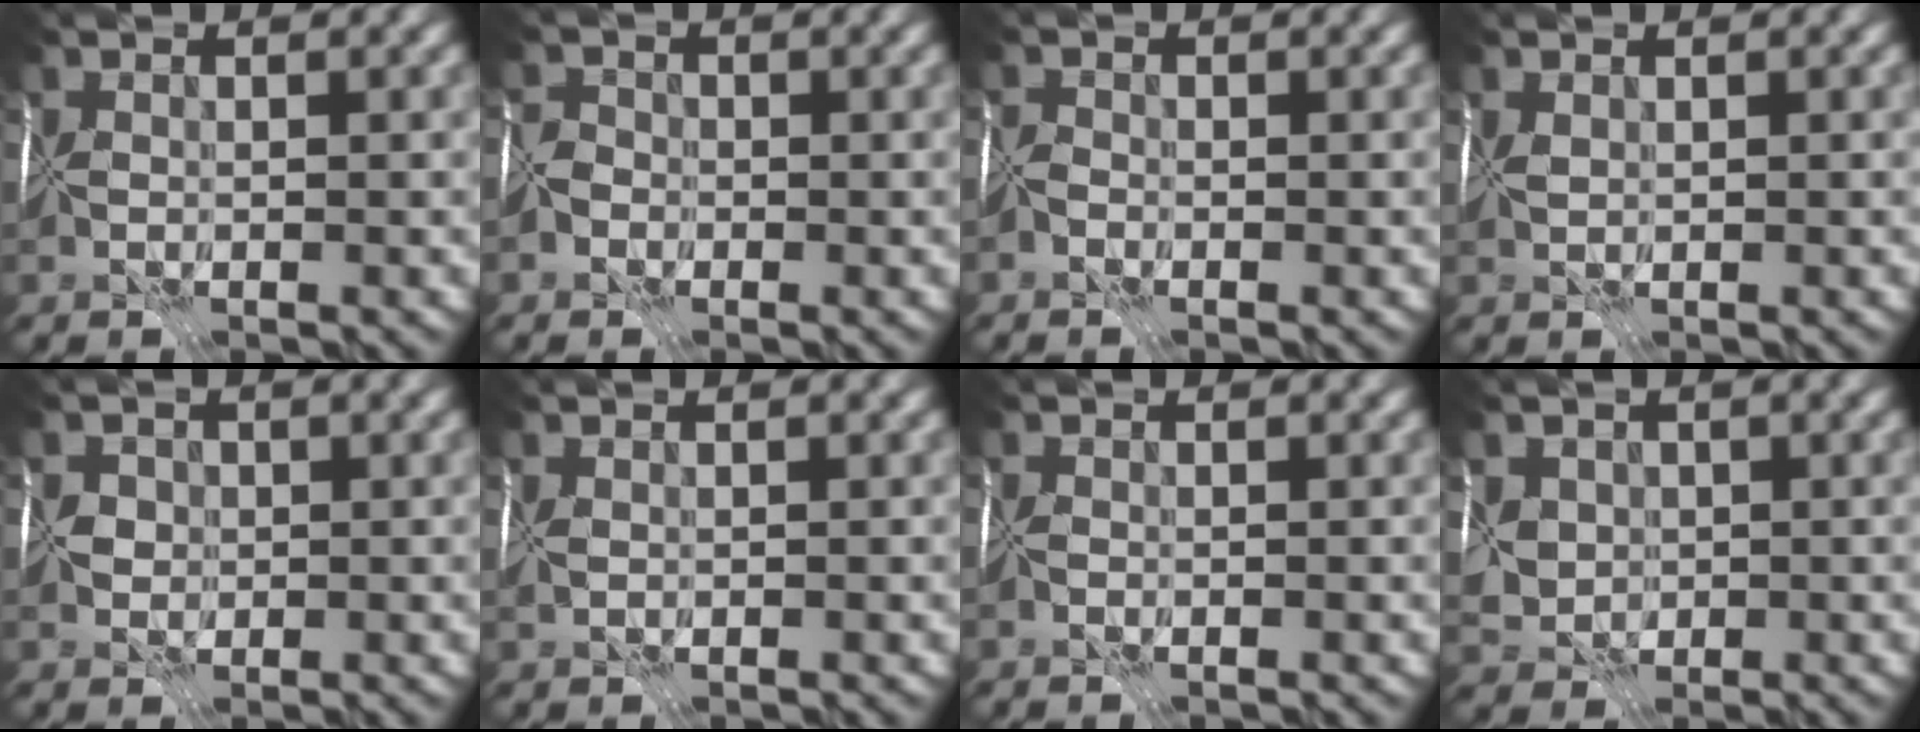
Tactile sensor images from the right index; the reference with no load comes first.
{"total": 1.9, "force": [-1.6, 1.0, 0.1], "torque": [0.016, -0.003, -0.034]}
{"total": 1.3, "force": [-1.0, -0.4, -0.6], "torque": [0.019, -0.003, -0.025]}
{"total": 0.6, "force": [0.5, -0.3, 0.1], "torque": [-0.002, 0.002, 0.014]}
{"total": 1.7, "force": [0.2, 1.6, 0.6], "torque": [0.006, 0.013, -0.001]}
{"total": 0.0}
{"total": 0.7, "force": [-0.6, 0.2, -0.1], "torque": [0.008, -0.002, -0.012]}
{"total": 2.1, "force": [0.7, 1.8, 0.7], "torque": [-0.011, 0.007, 0.019]}